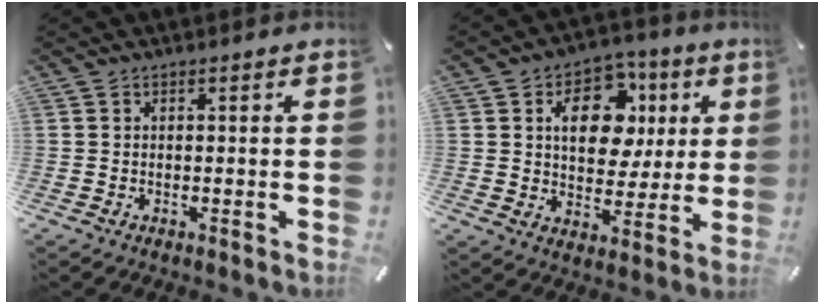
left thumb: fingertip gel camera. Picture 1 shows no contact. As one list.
[{"total": 13.4, "force": [3.7, 9.8, 8.3], "torque": [-0.113, -0.006, 0.064]}]